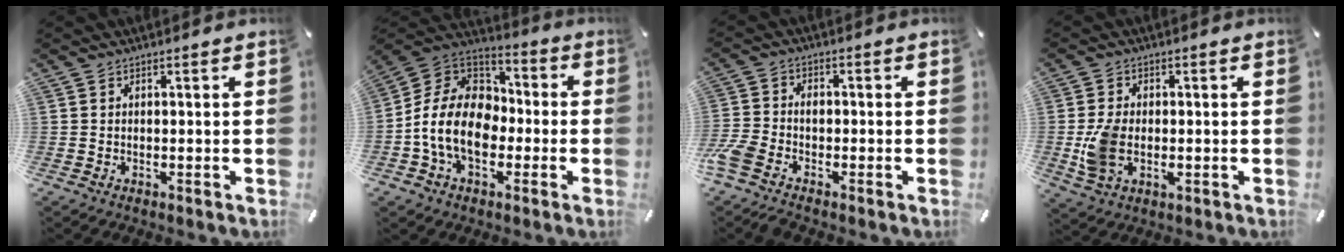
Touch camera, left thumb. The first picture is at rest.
{"total": 15.3, "force": [-4.3, 11.5, 9.1], "torque": [-0.213, 0.030, -0.079]}
{"total": 5.6, "force": [-2.8, 3.6, 3.3], "torque": [-0.088, 0.004, -0.056]}
{"total": 7.2, "force": [-0.9, 4.8, 5.3], "torque": [-0.123, -0.004, -0.015]}